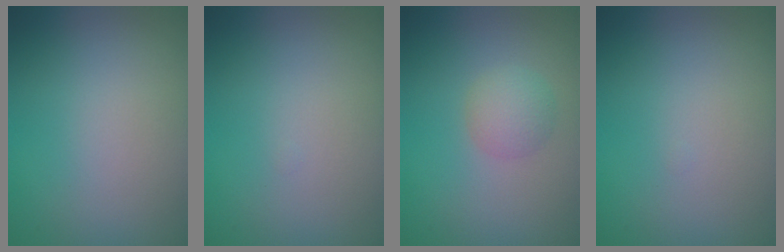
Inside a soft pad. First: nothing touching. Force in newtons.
{"total": 0.0}
{"total": 2.0, "press": 2.0, "slide": 0.0}
{"total": 0.0}